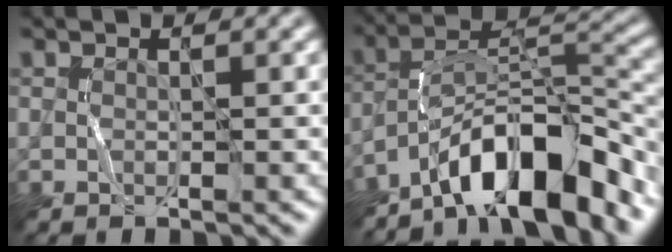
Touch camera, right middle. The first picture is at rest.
{"total": 9.8, "force": [-7.3, 2.4, 6.1], "torque": [-0.093, 0.023, -0.133]}